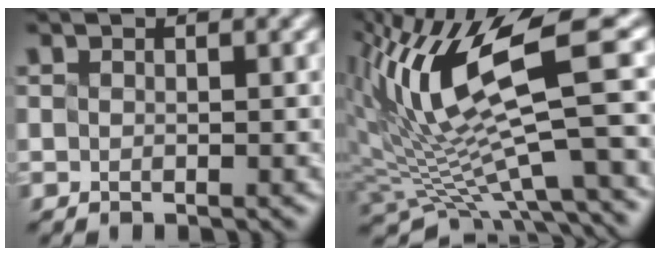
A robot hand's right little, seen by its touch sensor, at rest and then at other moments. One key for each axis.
{"total": 10.2, "fx": 2.8, "fy": 2.9, "fz": 9.4, "tx": -0.191, "ty": -0.007, "tz": 0.095}